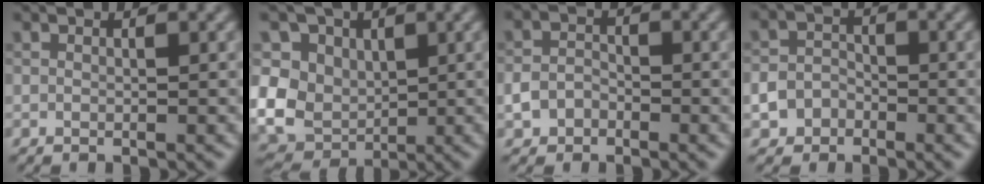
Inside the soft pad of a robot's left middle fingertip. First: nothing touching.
{"total": 12.6, "force": [2.8, 10.6, 6.3], "torque": [-0.119, 0.031, 0.020]}
{"total": 2.4, "force": [-1.1, 1.8, 1.0], "torque": [-0.018, 0.003, -0.027]}
{"total": 3.5, "force": [-1.9, 2.8, 1.0], "torque": [0.009, -0.002, -0.038]}